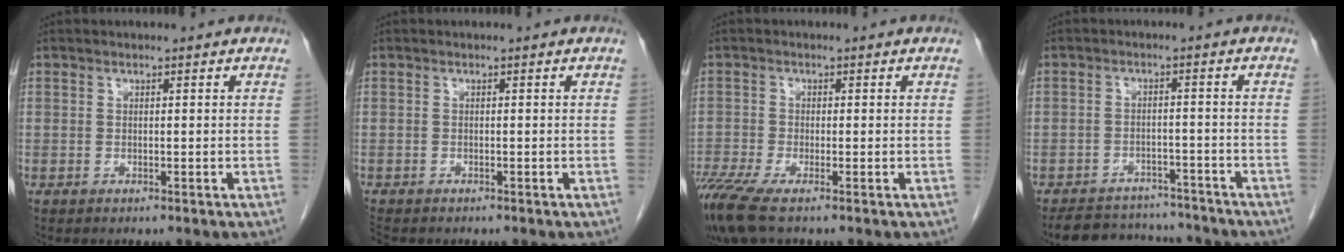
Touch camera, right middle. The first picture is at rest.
{"total": 1.8, "force": [-1.6, 0.7, 0.5], "torque": [-0.017, -0.005, -0.026]}
{"total": 5.2, "force": [-4.0, 0.1, 3.2], "torque": [-0.072, -0.017, -0.082]}
{"total": 9.9, "force": [-9.3, 3.0, 1.5], "torque": [-0.013, 0.007, -0.127]}